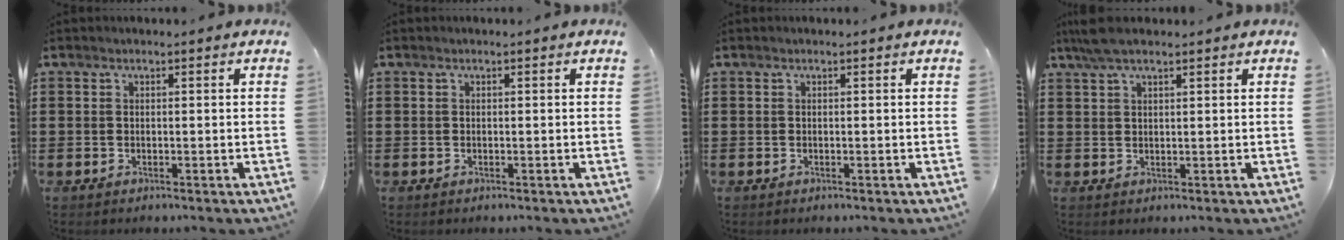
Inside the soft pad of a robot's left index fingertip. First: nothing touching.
{"total": 0.0}
{"total": 0.0}
{"total": 3.9, "force": [2.6, 1.0, 2.7], "torque": [-0.058, 0.005, 0.049]}